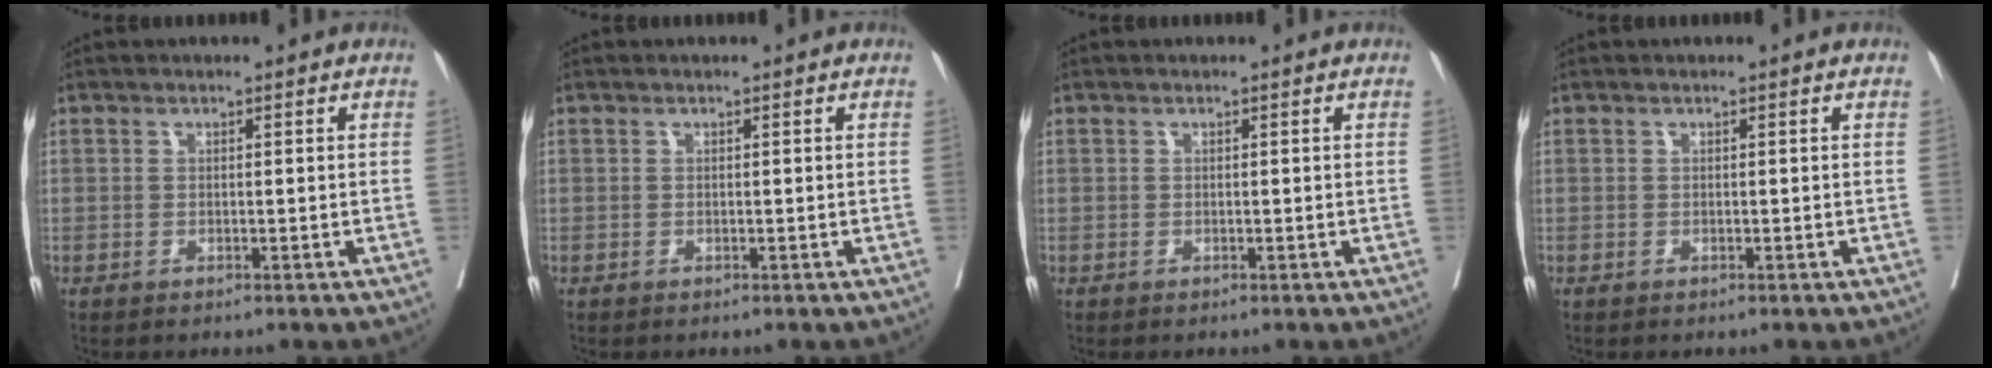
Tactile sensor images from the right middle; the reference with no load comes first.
{"total": 0.0}
{"total": 0.0}
{"total": 0.0}